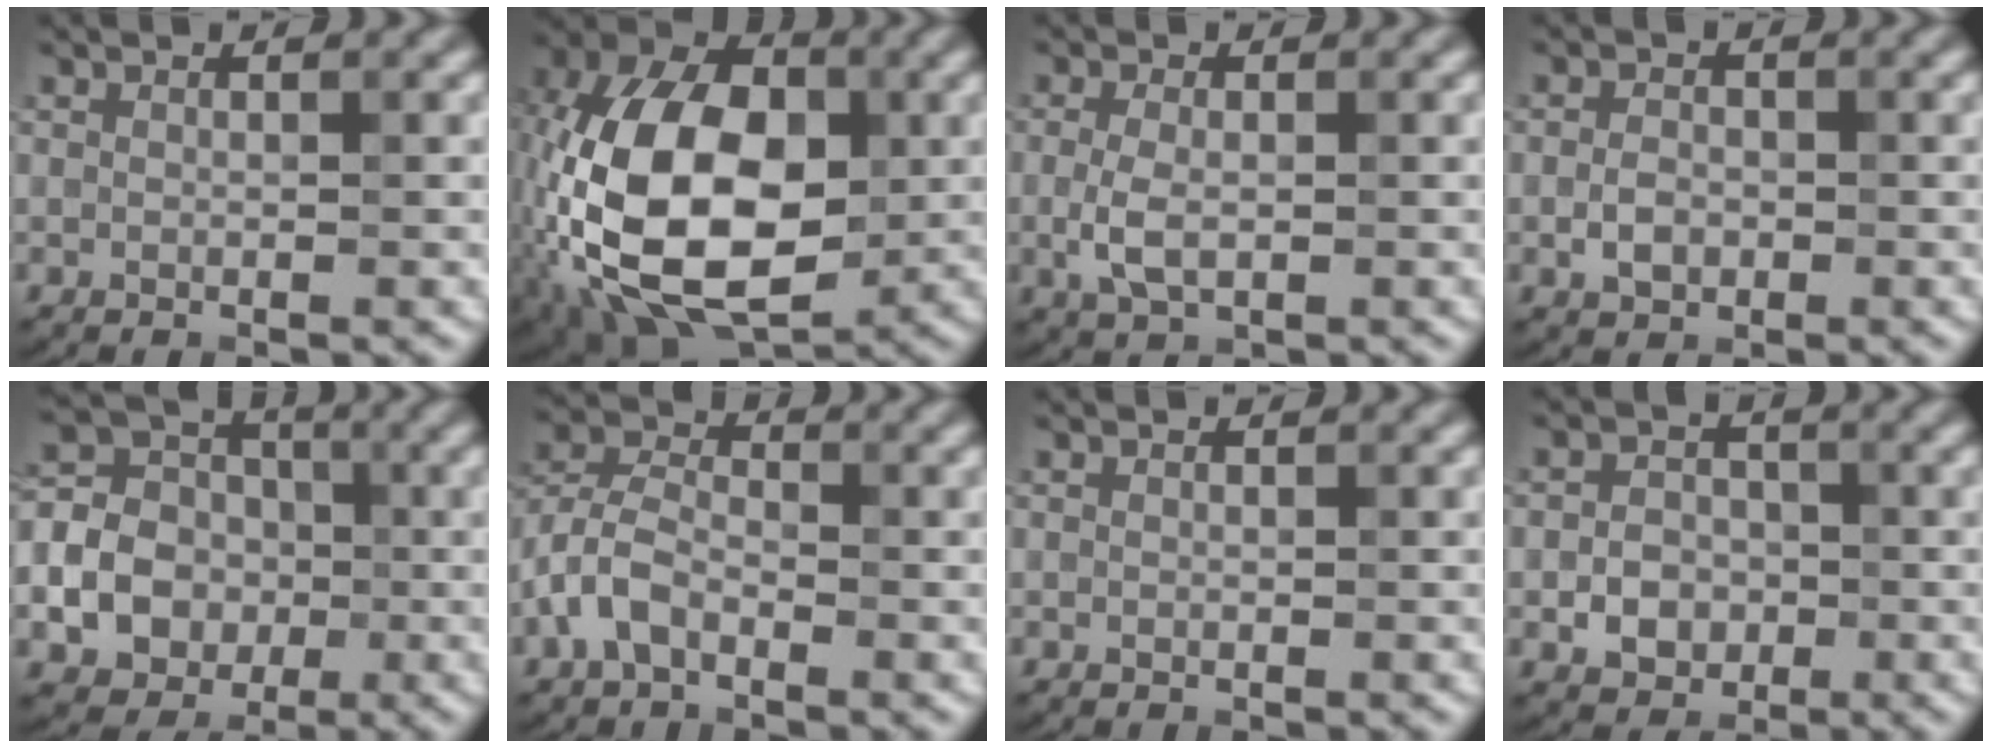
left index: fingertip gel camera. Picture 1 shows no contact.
{"total": 15.5, "force": [-2.3, 9.5, 12.0], "torque": [-0.247, 0.015, -0.060]}
{"total": 2.8, "force": [-0.4, 1.4, 2.4], "torque": [-0.060, 0.001, -0.007]}
{"total": 1.8, "force": [-0.6, 1.2, 1.2], "torque": [-0.024, 0.003, -0.014]}
{"total": 13.3, "force": [-2.9, 11.6, 5.8], "torque": [-0.150, -0.005, -0.071]}
{"total": 4.0, "force": [-2.0, 2.1, 2.7], "torque": [-0.066, 0.015, -0.049]}
{"total": 0.0}
{"total": 2.9, "force": [-1.0, 2.3, 1.6], "torque": [-0.015, 0.002, -0.022]}